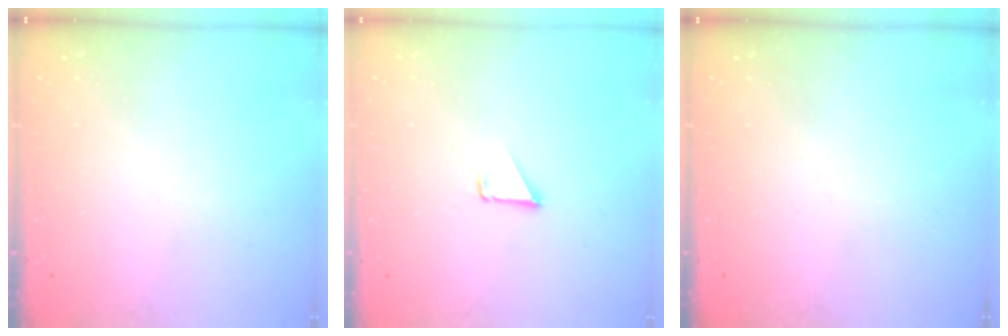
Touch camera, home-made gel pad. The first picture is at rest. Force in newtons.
{"total": 1.1, "press": 1.1, "slide": 0.1}
{"total": 0.0}